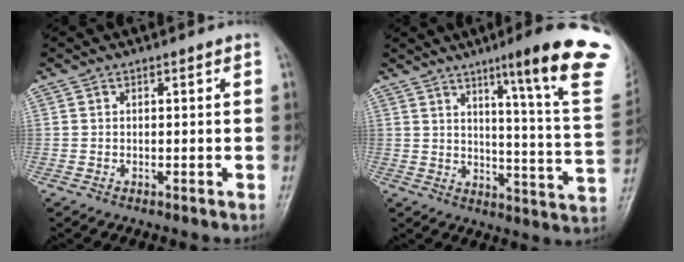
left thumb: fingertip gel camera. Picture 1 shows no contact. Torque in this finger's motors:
{"motor_torque": [0.61, 0.54, 1.41, -1.37, 0.20]}